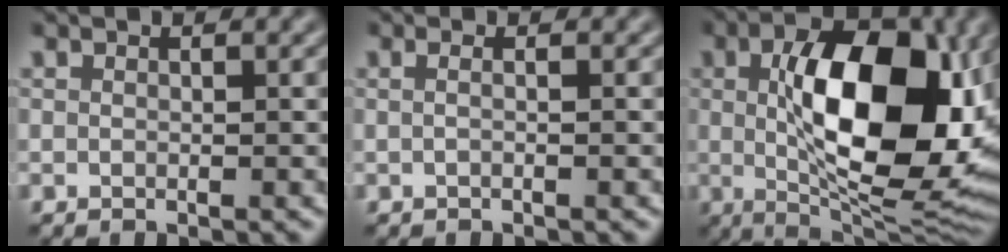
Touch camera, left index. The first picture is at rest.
{"total": 1.6, "force": [0.2, 0.8, 1.3], "torque": [-0.007, -0.005, -0.016]}
{"total": 14.1, "force": [1.0, 6.9, 12.2], "torque": [-0.166, -0.002, 0.017]}